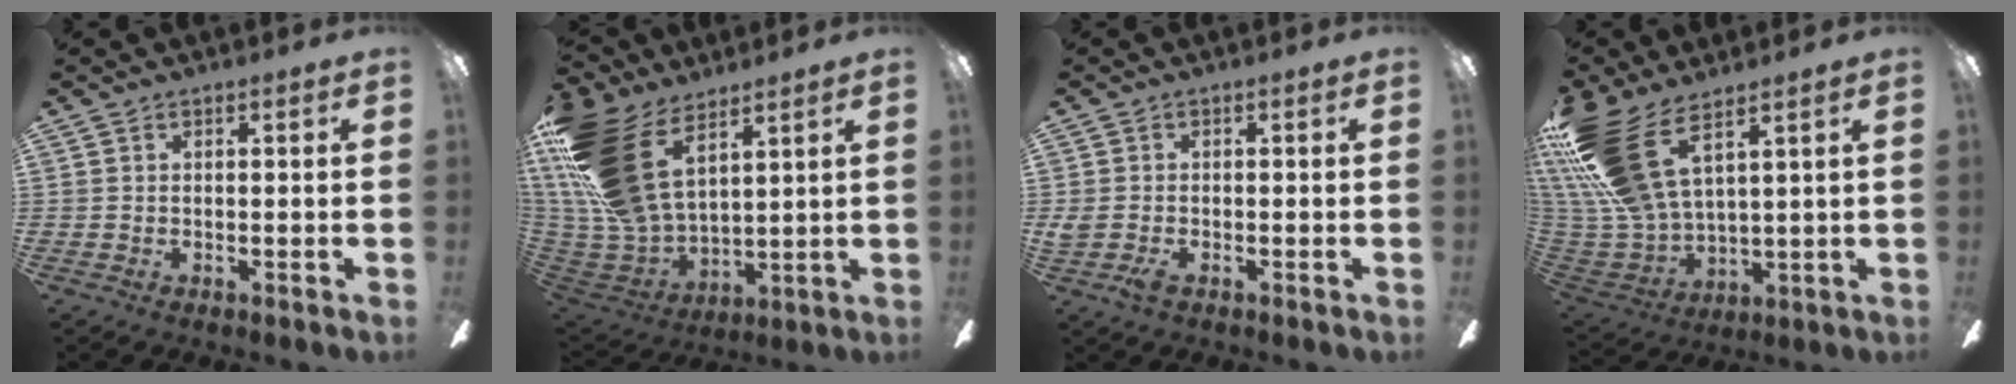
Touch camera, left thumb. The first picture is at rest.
{"total": 24.8, "force": [11.5, 14.1, 16.9], "torque": [-0.373, -0.057, 0.214]}
{"total": 2.7, "force": [-1.3, 1.3, 2.0], "torque": [-0.047, -0.001, -0.024]}
{"total": 20.8, "force": [11.9, 9.2, 14.4], "torque": [-0.336, -0.062, 0.215]}